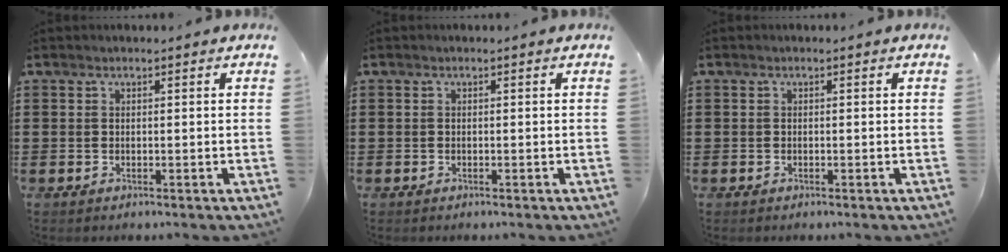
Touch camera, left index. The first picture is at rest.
{"total": 0.0}
{"total": 0.0}